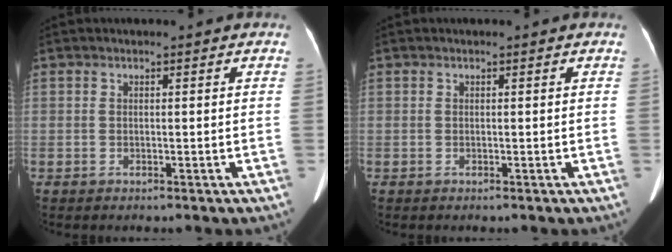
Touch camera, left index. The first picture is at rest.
{"total": 0.0}